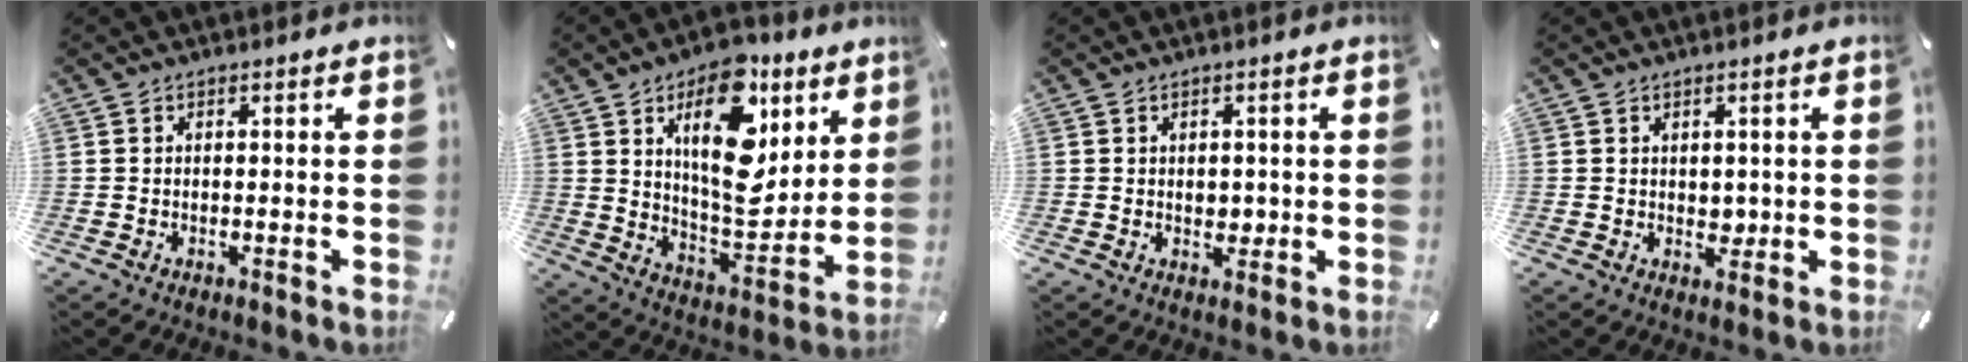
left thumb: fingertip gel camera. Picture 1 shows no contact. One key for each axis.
{"total": 19.8, "fx": 8.3, "fy": 10.5, "fz": 14.5, "tx": -0.217, "ty": -0.042, "tz": 0.136}
{"total": 2.2, "fx": 0.1, "fy": 1.9, "fz": 1.2, "tx": -0.007, "ty": -0.002, "tz": -0.003}
{"total": 2.3, "fx": 0.5, "fy": 2.0, "fz": 1.1, "tx": -0.006, "ty": -0.003, "tz": 0.005}